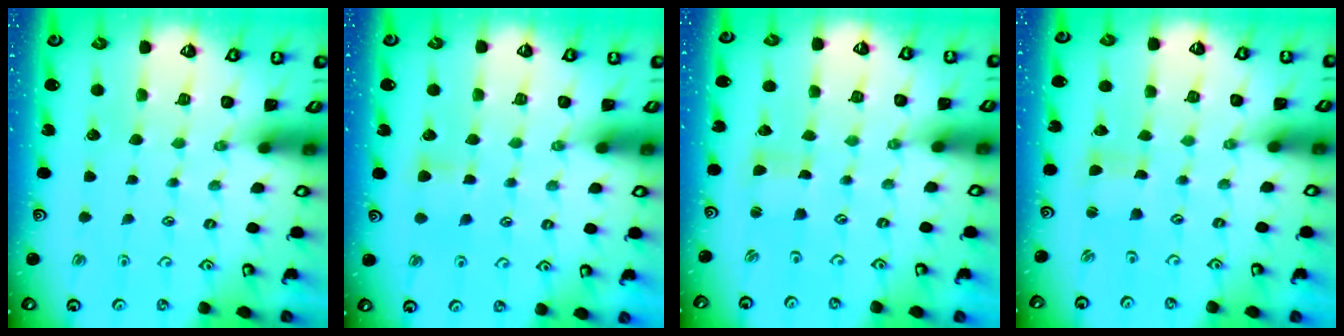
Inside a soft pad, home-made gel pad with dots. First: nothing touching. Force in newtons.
{"total": 5.2, "press": 5.2, "slide": 0.8}
{"total": 1.0, "press": 1.0, "slide": 0.0}
{"total": 1.0, "press": 1.0, "slide": 0.0}